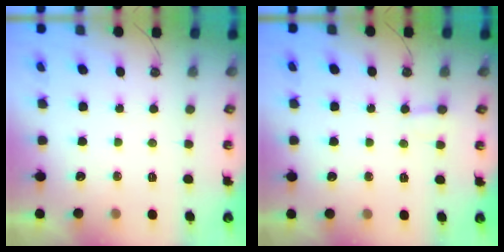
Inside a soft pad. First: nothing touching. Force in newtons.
{"total": 2.7, "press": 2.7, "slide": 0.2}